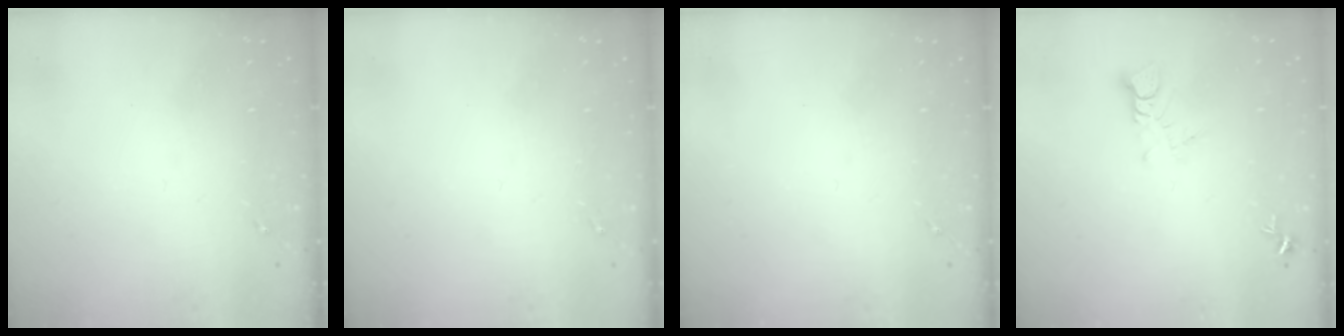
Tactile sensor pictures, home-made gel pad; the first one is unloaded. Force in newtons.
{"total": 0.0}
{"total": 0.0}
{"total": 3.8, "press": 3.8, "slide": 0.4}